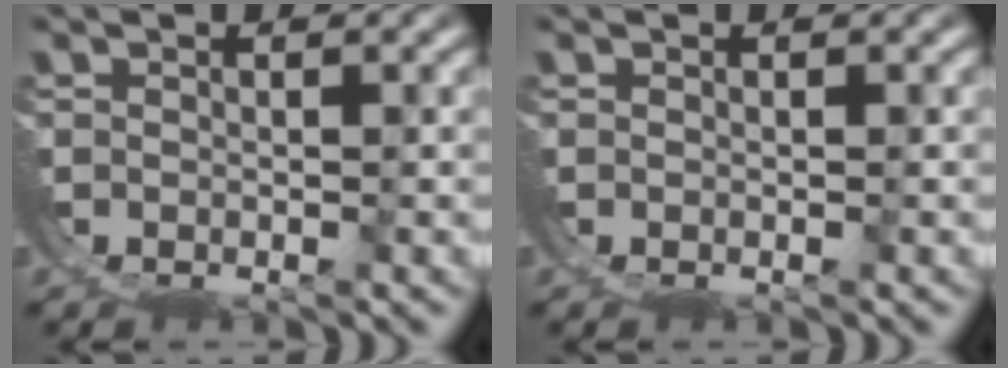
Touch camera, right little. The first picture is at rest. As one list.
[{"total": 0.0}]